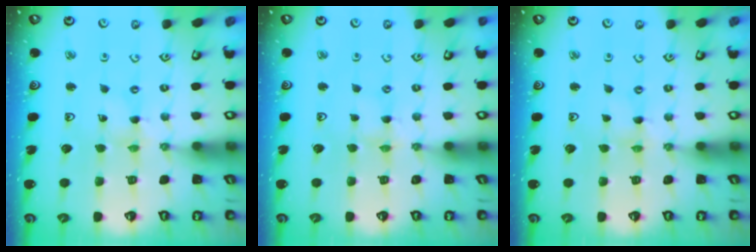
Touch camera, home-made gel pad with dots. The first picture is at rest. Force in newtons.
{"total": 2.8, "press": 2.8, "slide": 0.4}
{"total": 0.0}